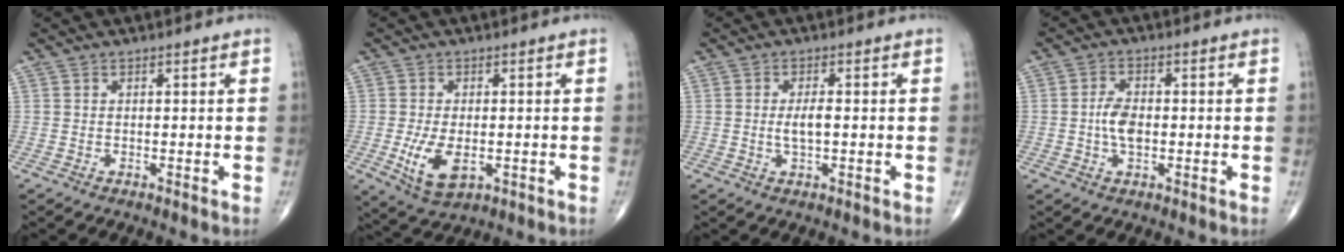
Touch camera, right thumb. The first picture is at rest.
{"total": 7.5, "force": [-1.6, 4.1, 6.1], "torque": [-0.112, -0.010, -0.018]}
{"total": 3.3, "force": [-0.2, 1.2, 3.1], "torque": [-0.063, -0.001, -0.004]}
{"total": 4.9, "force": [-0.5, 2.7, 4.0], "torque": [-0.073, 0.005, -0.015]}